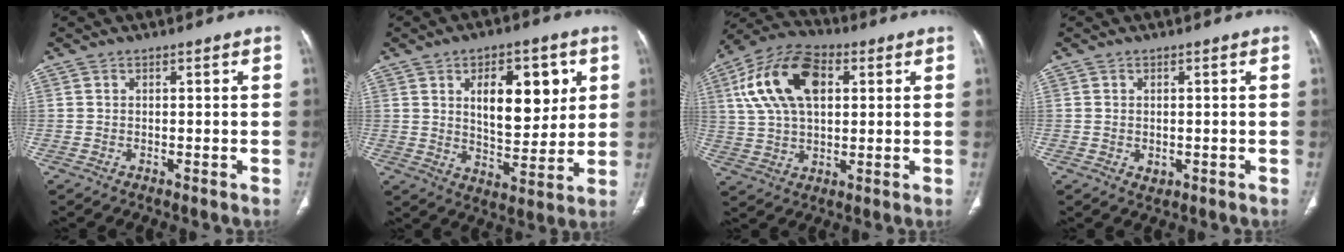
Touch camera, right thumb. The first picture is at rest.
{"total": 15.3, "force": [4.9, 8.0, 12.1], "torque": [-0.135, -0.024, 0.084]}
{"total": 17.2, "force": [4.9, 10.0, 13.1], "torque": [-0.237, 0.011, 0.084]}
{"total": 1.4, "force": [-0.1, 1.1, 0.8], "torque": [-0.013, -0.003, 0.004]}